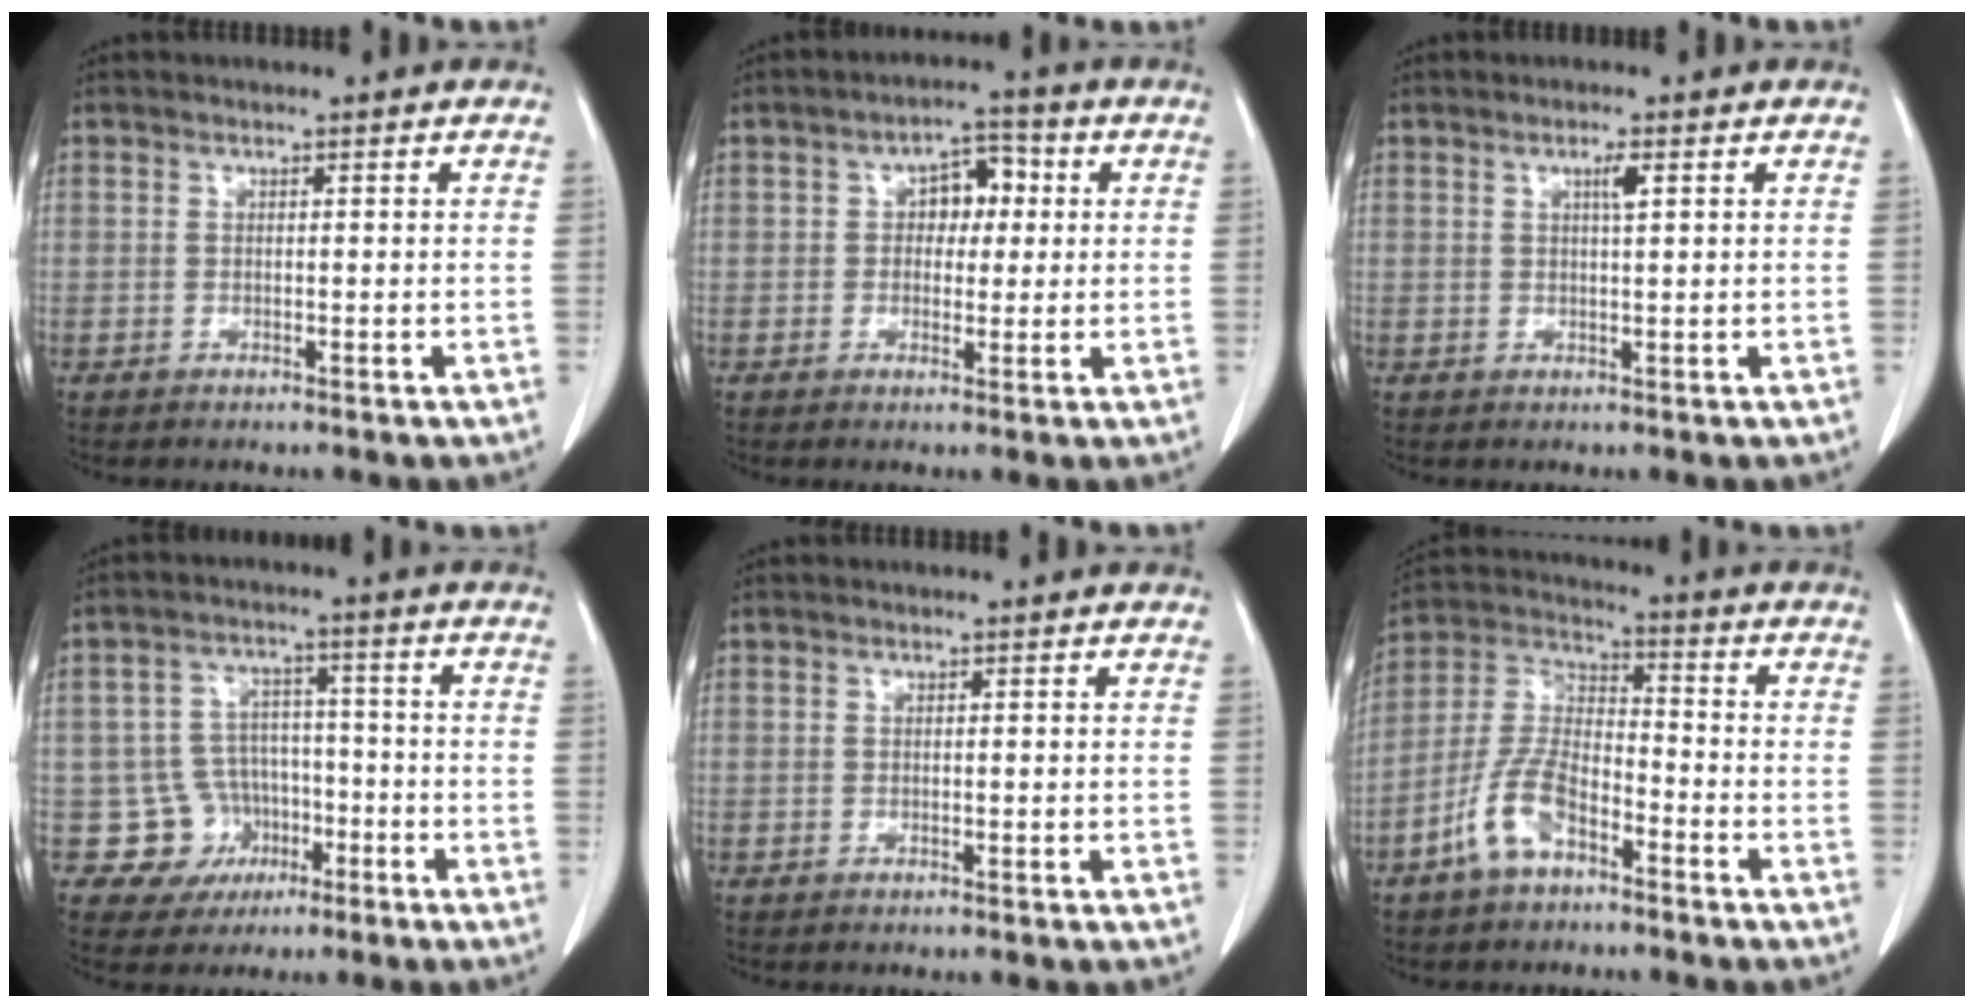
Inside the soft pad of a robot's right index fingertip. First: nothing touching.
{"total": 5.2, "force": [0.9, 3.2, 4.0], "torque": [-0.057, 0.021, 0.012]}
{"total": 1.8, "force": [0.7, 0.0, 1.6], "torque": [-0.030, 0.000, 0.012]}
{"total": 7.7, "force": [-2.8, 7.1, 0.4], "torque": [0.004, 0.017, -0.036]}
{"total": 0.0}
{"total": 9.8, "force": [-5.6, 4.4, 6.7], "torque": [-0.154, 0.012, -0.113]}